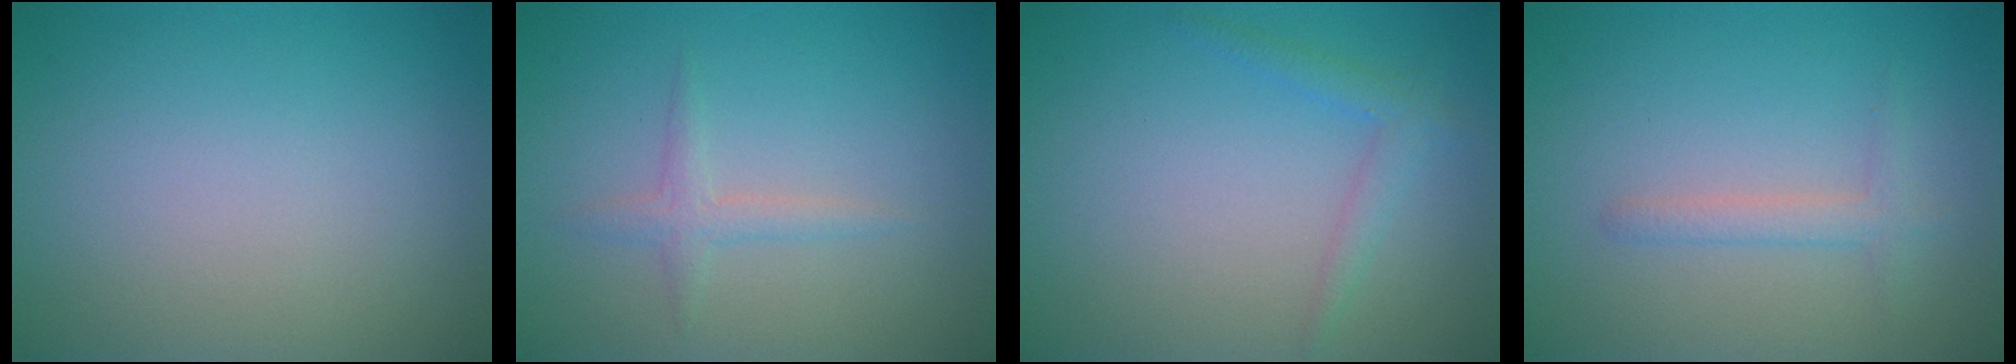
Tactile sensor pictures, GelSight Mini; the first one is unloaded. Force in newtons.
{"total": 1.5, "press": 1.5, "slide": 0.1}
{"total": 1.6, "press": 1.6, "slide": 0.1}
{"total": 1.5, "press": 1.5, "slide": 0.0}